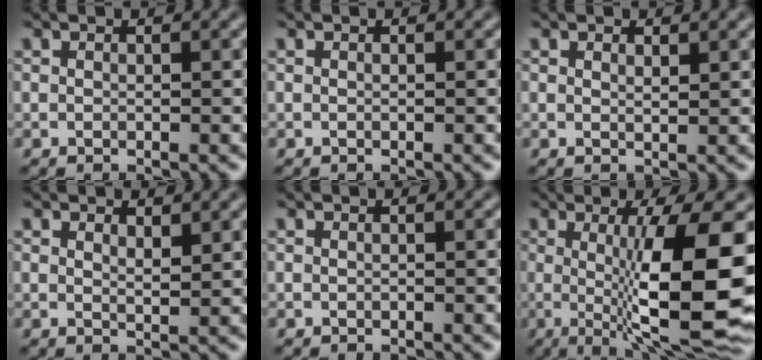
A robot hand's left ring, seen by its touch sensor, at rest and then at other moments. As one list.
[{"total": 0.0}, {"total": 0.6, "force": [0.5, 0.0, 0.3], "torque": [-0.006, 0.000, 0.014]}, {"total": 1.3, "force": [1.0, 0.2, 0.7], "torque": [-0.013, -0.003, 0.024]}, {"total": 0.0}, {"total": 11.7, "force": [-0.6, 2.7, 11.4], "torque": [-0.176, -0.009, -0.001]}]